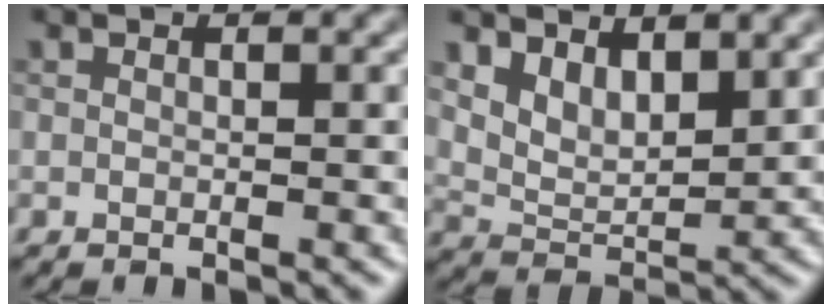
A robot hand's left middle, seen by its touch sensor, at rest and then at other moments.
{"total": 4.3, "force": [2.8, 2.2, 2.5], "torque": [-0.052, -0.012, 0.055]}